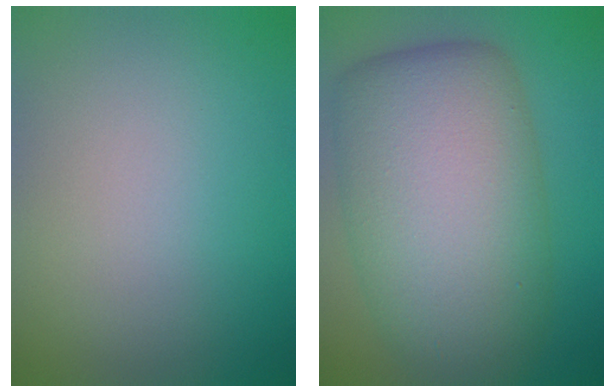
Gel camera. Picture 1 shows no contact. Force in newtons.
{"total": 12.9, "press": 12.9, "slide": 0.3}